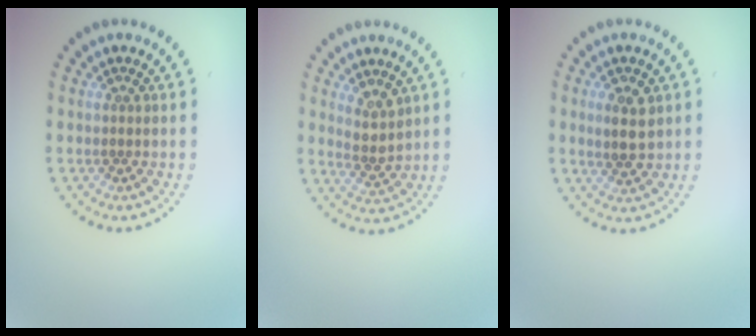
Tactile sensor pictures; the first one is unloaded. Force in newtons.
{"total": 2.2, "press": 1.9, "slide": 1.2}
{"total": 2.8, "press": 2.8, "slide": 0.4}